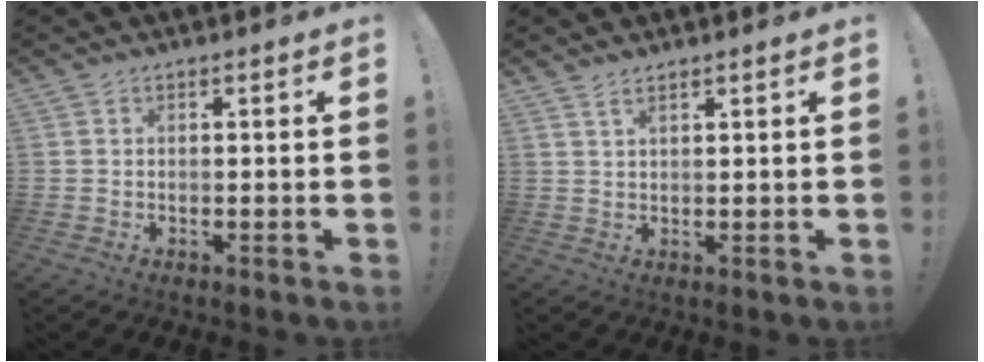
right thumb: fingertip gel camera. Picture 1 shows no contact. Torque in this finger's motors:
{"motor_torque": [-0.56, 0.11, -0.27, 0.26, 0.07]}